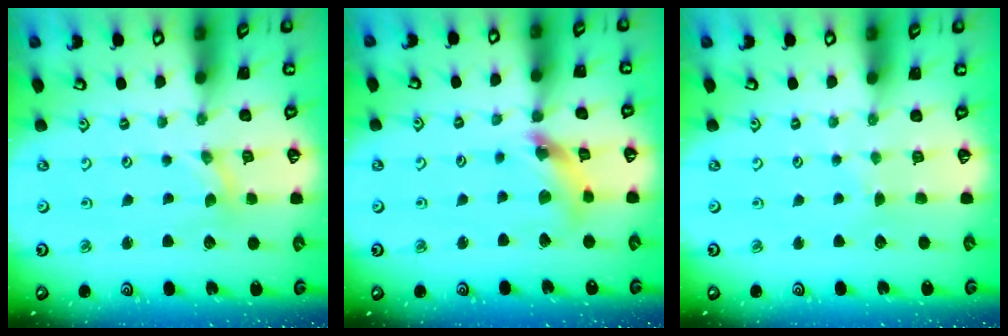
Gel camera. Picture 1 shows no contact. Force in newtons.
{"total": 10.7, "press": 10.6, "slide": 1.3}
{"total": 1.7, "press": 1.7, "slide": 0.2}